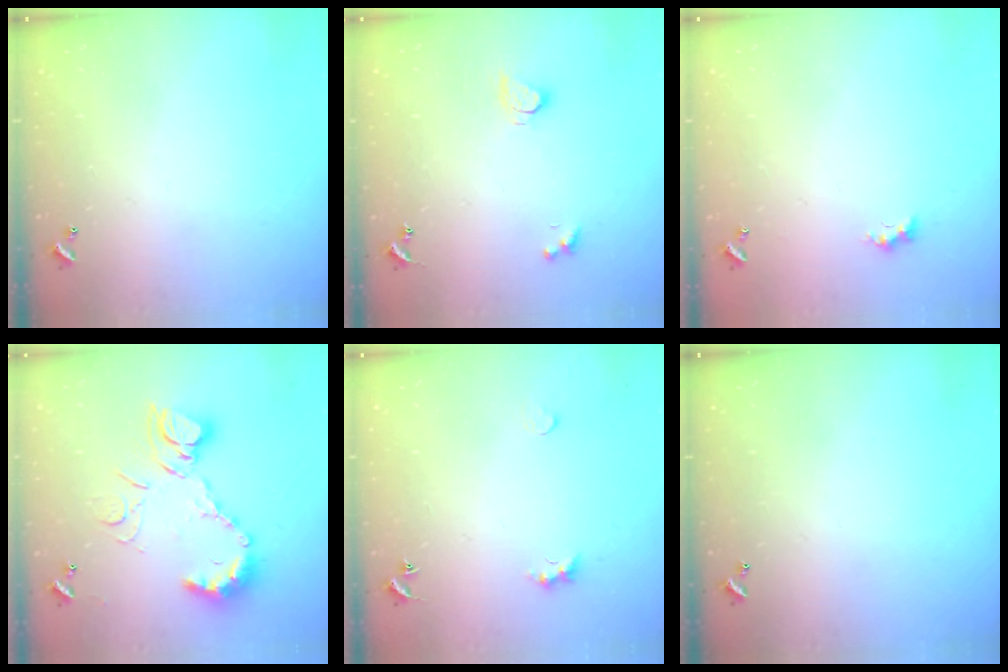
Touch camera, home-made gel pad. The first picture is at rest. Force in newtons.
{"total": 2.6, "press": 2.6, "slide": 0.2}
{"total": 2.7, "press": 2.6, "slide": 0.6}
{"total": 14.6, "press": 14.4, "slide": 1.8}
{"total": 1.9, "press": 1.9, "slide": 0.5}
{"total": 0.0}